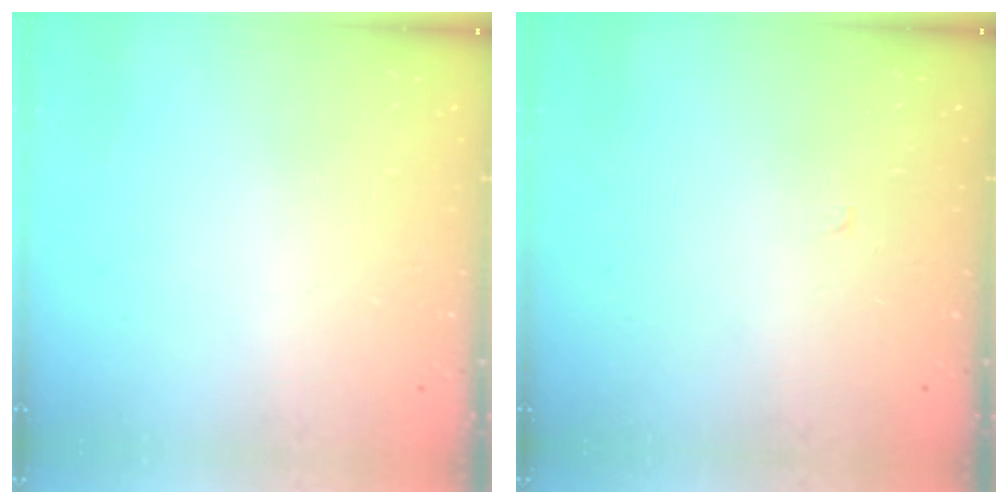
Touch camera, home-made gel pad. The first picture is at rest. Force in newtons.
{"total": 0.0}